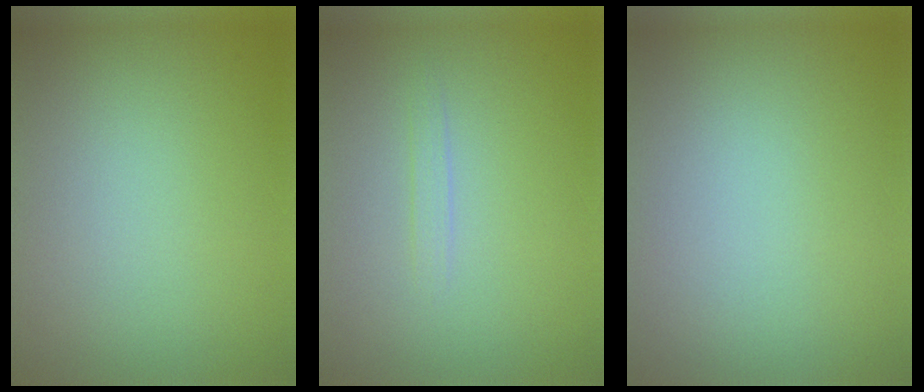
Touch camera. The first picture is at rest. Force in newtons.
{"total": 0.7, "press": 0.7, "slide": 0.0}
{"total": 0.0}